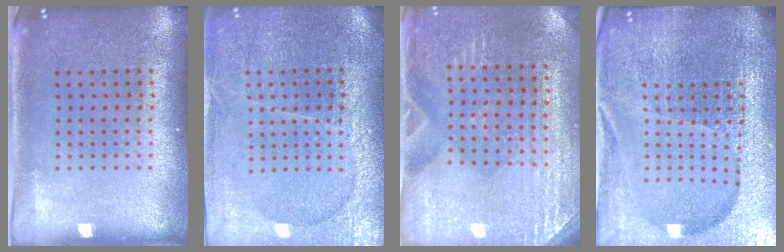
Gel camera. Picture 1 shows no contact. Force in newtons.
{"total": 3.6, "press": 3.3, "slide": 1.4}
{"total": 3.0, "press": 2.9, "slide": 0.3}
{"total": 6.6, "press": 5.8, "slide": 3.2}